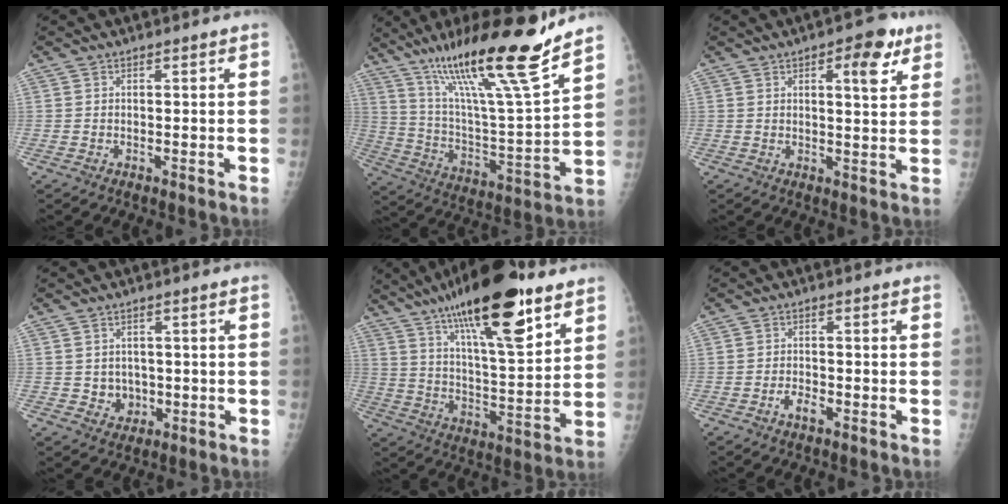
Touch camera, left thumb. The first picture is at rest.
{"total": 24.1, "force": [16.8, 2.1, 17.1], "torque": [-0.269, -0.071, 0.293]}
{"total": 7.4, "force": [3.7, 2.7, 5.8], "torque": [-0.060, -0.014, 0.044]}
{"total": 3.5, "force": [-0.2, 3.2, 1.3], "torque": [-0.002, 0.001, 0.005]}
{"total": 23.8, "force": [14.4, 6.6, 17.8], "torque": [-0.278, -0.048, 0.238]}
{"total": 2.3, "force": [-1.3, 1.1, 1.5], "torque": [-0.027, 0.006, -0.025]}